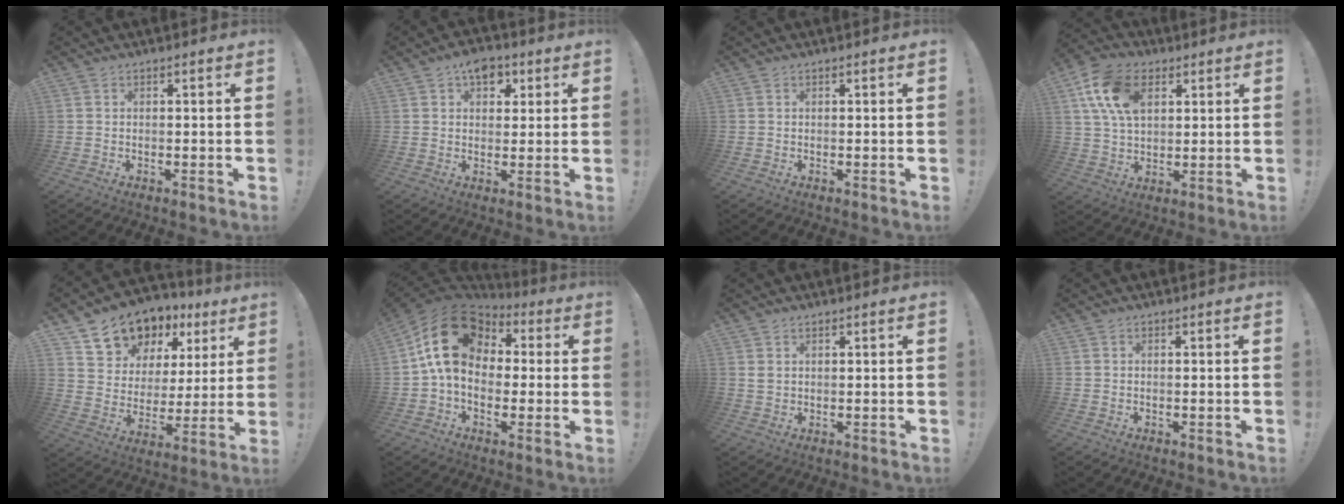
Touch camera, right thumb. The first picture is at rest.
{"total": 7.7, "force": [3.6, 5.4, 4.2], "torque": [-0.050, -0.005, 0.064]}
{"total": 0.0}
{"total": 15.5, "force": [5.8, 10.2, 10.1], "torque": [-0.186, -0.004, 0.113]}
{"total": 13.5, "force": [10.1, 8.4, 3.1], "torque": [-0.054, -0.078, 0.195]}
{"total": 19.3, "force": [3.8, 14.0, 12.8], "torque": [-0.216, 0.014, 0.078]}
{"total": 1.8, "force": [1.1, 1.1, 1.0], "torque": [-0.021, 0.001, 0.021]}
{"total": 0.0}